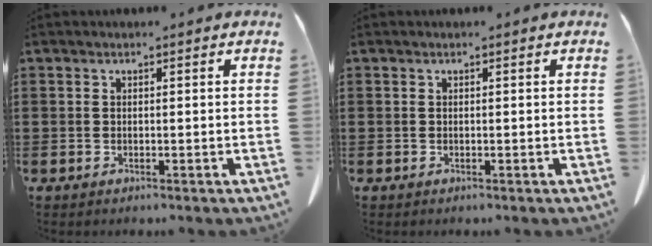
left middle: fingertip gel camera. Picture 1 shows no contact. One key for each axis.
{"total": 0.0}